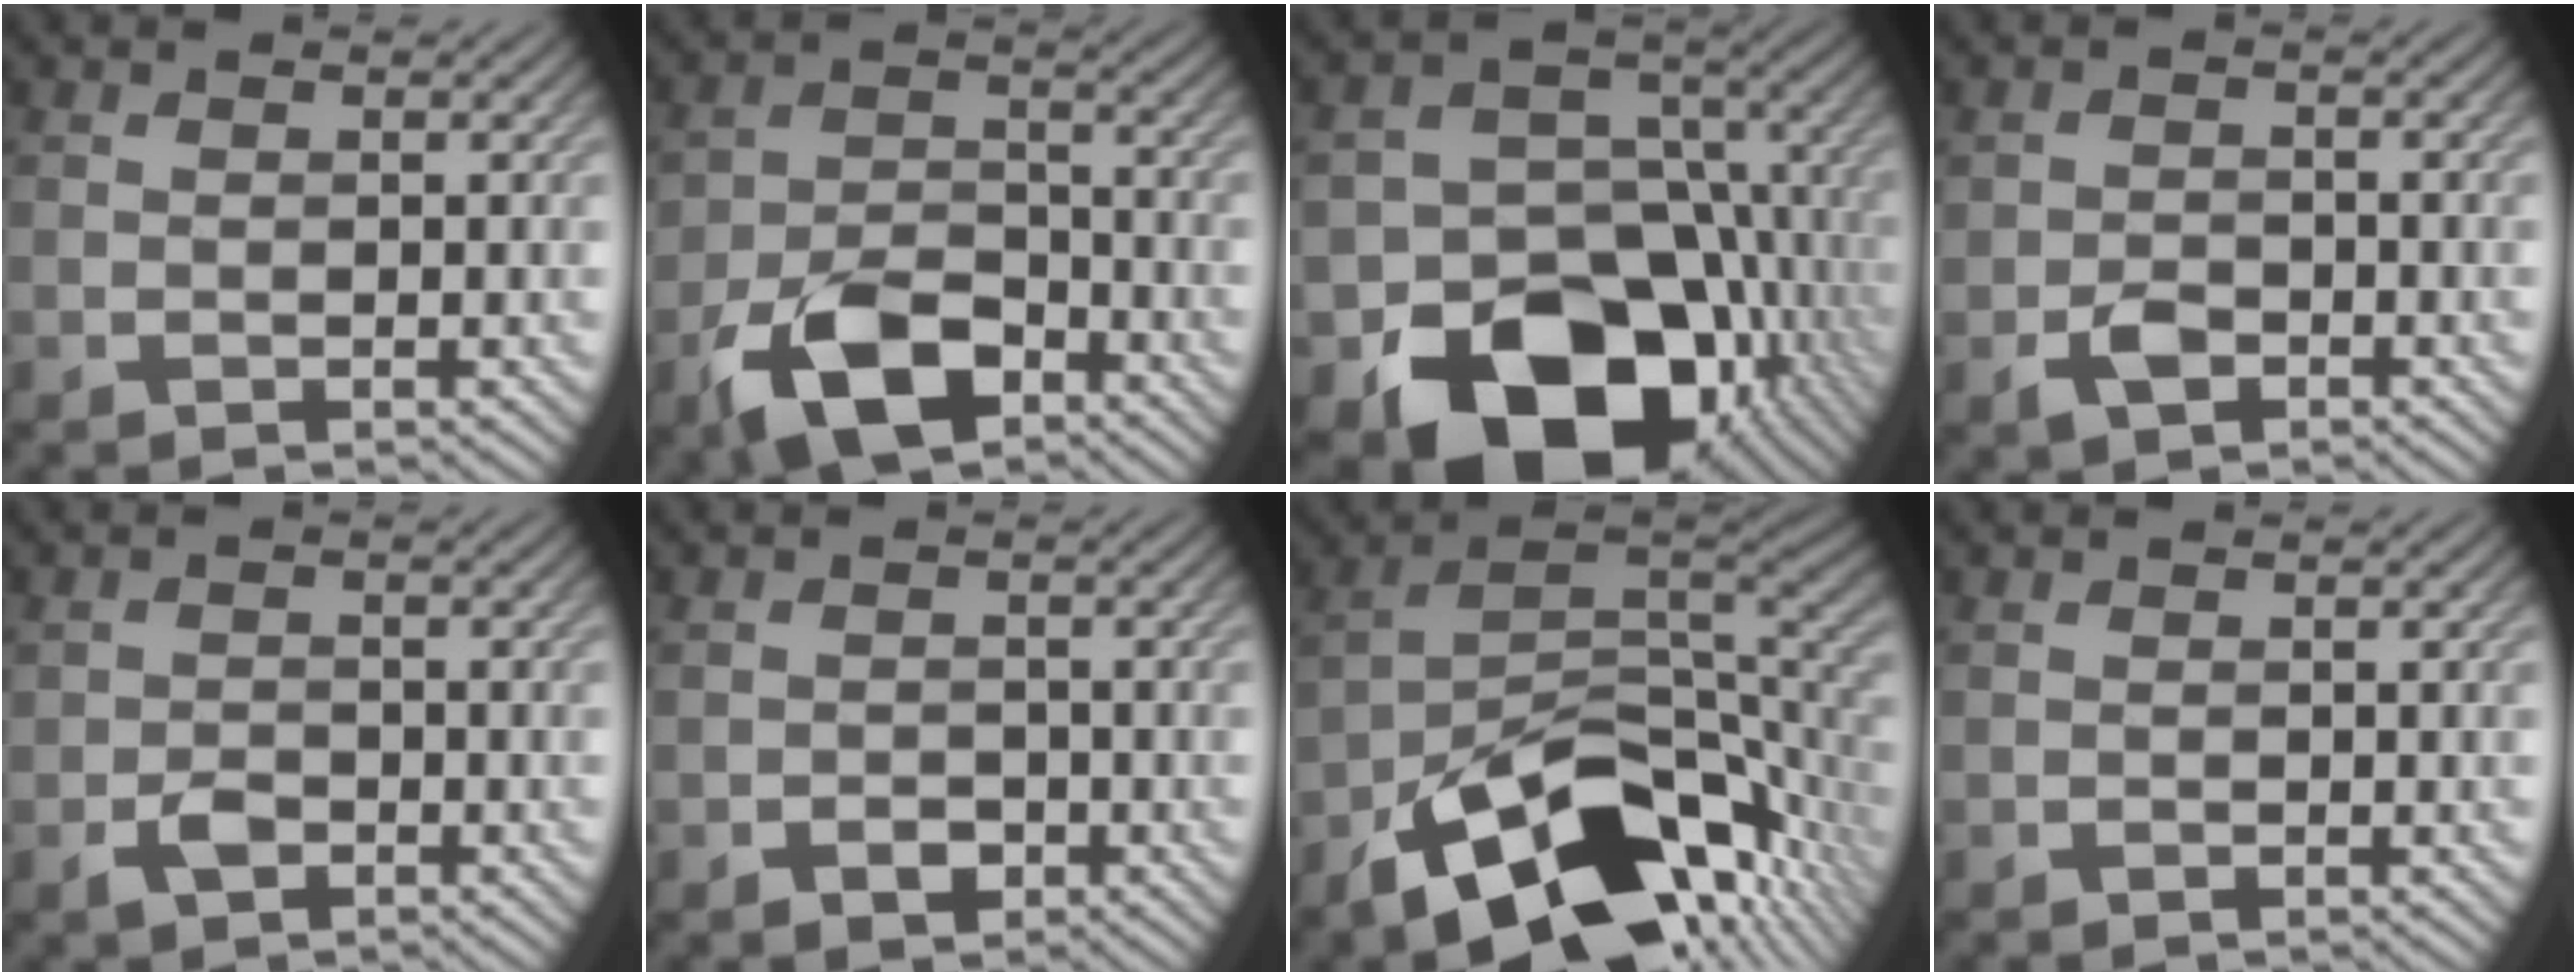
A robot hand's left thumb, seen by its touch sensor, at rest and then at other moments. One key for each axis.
{"total": 9.2, "fx": -5.3, "fy": 5.0, "fz": 5.6, "tx": -0.111, "ty": -0.006, "tz": -0.109}
{"total": 19.9, "fx": -9.7, "fy": 14.8, "fz": 9.1, "tx": -0.142, "ty": -0.048, "tz": -0.133}
{"total": 2.7, "fx": -1.5, "fy": 1.7, "fz": 1.4, "tx": -0.029, "ty": -0.002, "tz": -0.029}
{"total": 2.3, "fx": -1.3, "fy": 1.5, "fz": 1.2, "tx": -0.024, "ty": -0.001, "tz": -0.025}
{"total": 2.0, "fx": -1.0, "fy": 1.5, "fz": 0.9, "tx": -0.011, "ty": -0.003, "tz": -0.020}
{"total": 15.9, "fx": -9.4, "fy": 7.9, "fz": 10.2, "tx": -0.173, "ty": -0.025, "tz": -0.154}
{"total": 0.0}